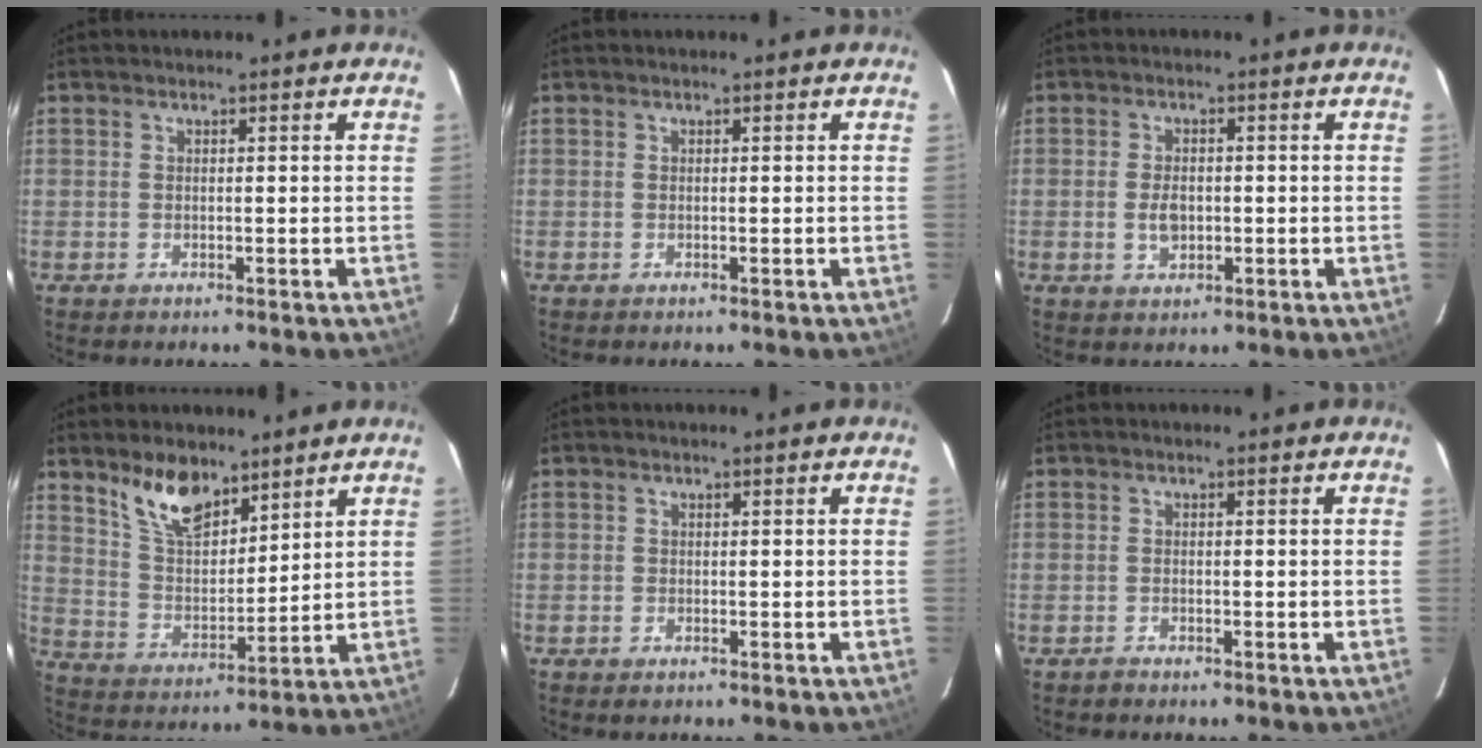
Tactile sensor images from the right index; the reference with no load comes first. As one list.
[{"total": 0.0}, {"total": 3.9, "force": [-0.5, 2.5, 2.9], "torque": [-0.056, 0.000, -0.006]}, {"total": 10.7, "force": [7.7, 4.7, 5.8], "torque": [-0.103, 0.004, 0.151]}, {"total": 0.9, "force": [-0.6, 0.6, 0.3], "torque": [-0.006, -0.003, -0.011]}, {"total": 0.9, "force": [-0.7, 0.4, 0.2], "torque": [-0.003, 0.002, -0.013]}]